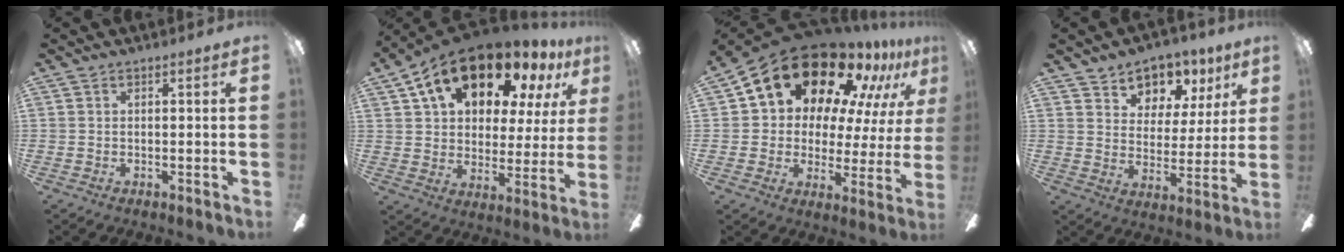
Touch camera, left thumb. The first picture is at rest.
{"total": 18.3, "force": [13.1, 9.1, 9.1], "torque": [-0.169, -0.070, 0.229]}
{"total": 21.1, "force": [15.1, 11.3, 9.4], "torque": [-0.152, -0.106, 0.269]}
{"total": 8.9, "force": [6.6, 5.7, 1.7], "torque": [-0.017, -0.057, 0.121]}